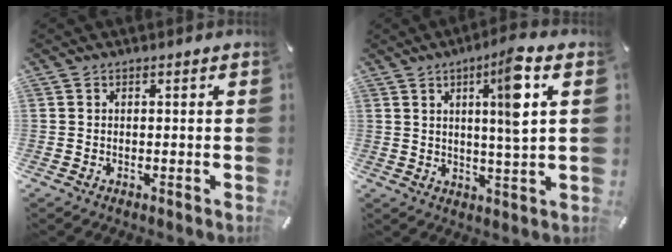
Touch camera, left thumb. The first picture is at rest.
{"total": 9.8, "force": [3.7, 1.3, 9.0], "torque": [-0.138, -0.011, 0.050]}